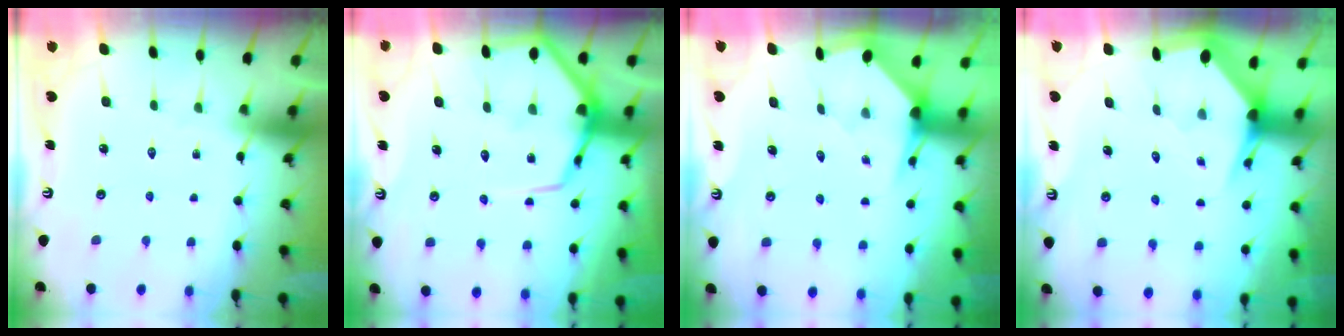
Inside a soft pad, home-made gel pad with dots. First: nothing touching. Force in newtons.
{"total": 10.9, "press": 10.9, "slide": 1.1}
{"total": 3.3, "press": 3.2, "slide": 0.4}
{"total": 3.4, "press": 3.3, "slide": 0.4}